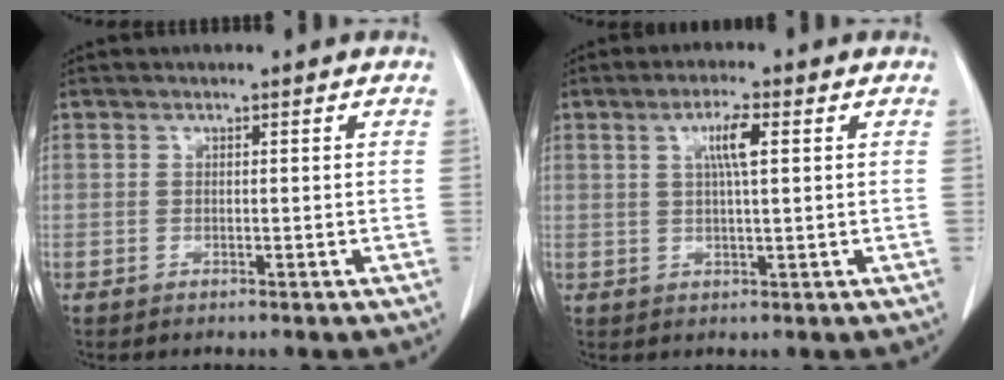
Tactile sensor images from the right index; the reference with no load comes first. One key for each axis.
{"total": 4.3, "fx": 1.3, "fy": 0.2, "fz": 4.1, "tx": -0.077, "ty": 0.001, "tz": 0.022}